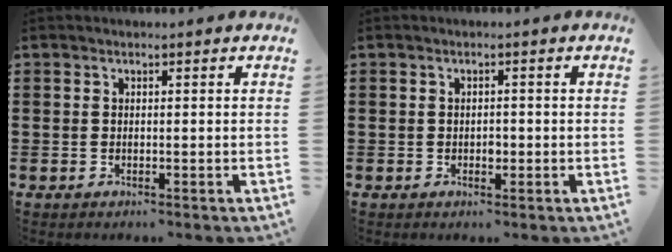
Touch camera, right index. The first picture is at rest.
{"total": 1.2, "force": [-0.3, 0.8, 0.9], "torque": [-0.018, 0.000, -0.005]}